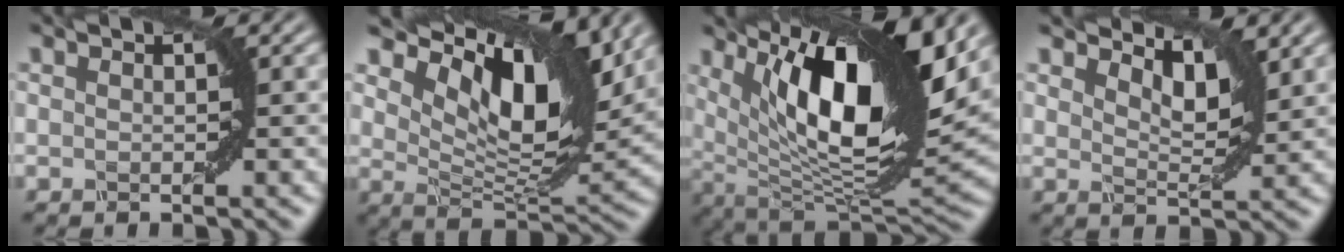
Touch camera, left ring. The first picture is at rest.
{"total": 11.6, "force": [5.5, 5.3, 8.7], "torque": [-0.142, 0.002, 0.103]}
{"total": 15.0, "force": [5.7, 5.5, 12.7], "torque": [-0.207, -0.004, 0.097]}
{"total": 3.2, "force": [2.2, 1.2, 2.0], "torque": [-0.043, -0.004, 0.034]}